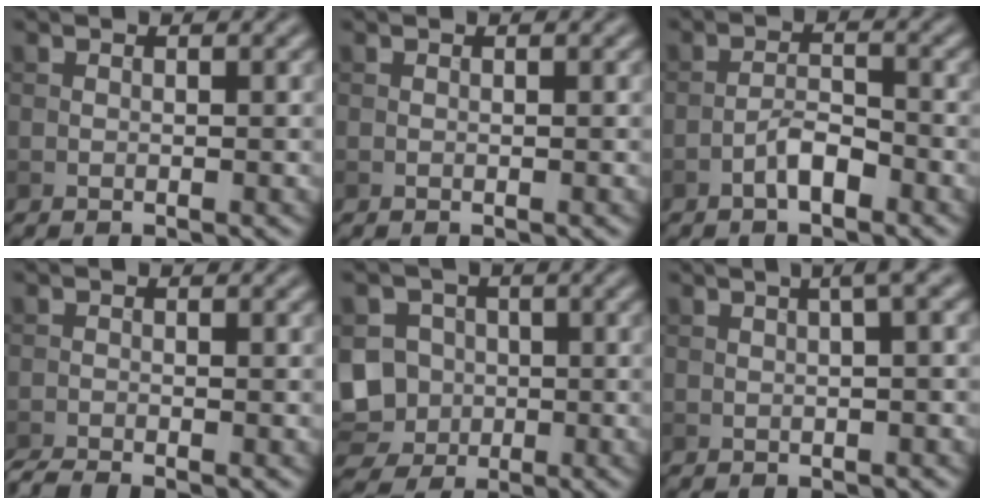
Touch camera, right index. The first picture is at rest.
{"total": 0.0}
{"total": 2.4, "force": [-1.5, 0.8, 1.7], "torque": [-0.028, 0.010, -0.030]}
{"total": 2.1, "force": [-1.9, 0.1, 0.8], "torque": [-0.018, -0.007, -0.043]}
{"total": 8.2, "force": [-1.0, 7.4, 3.4], "torque": [-0.072, 0.003, -0.043]}
{"total": 2.7, "force": [0.8, 0.6, 2.5], "torque": [-0.030, 0.014, 0.009]}